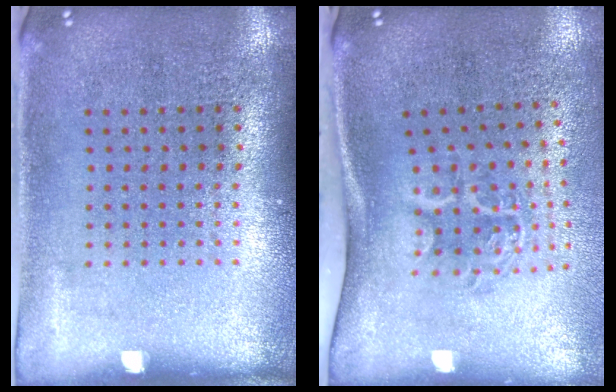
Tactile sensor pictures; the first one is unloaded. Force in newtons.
{"total": 2.0, "press": 1.3, "slide": 1.6}